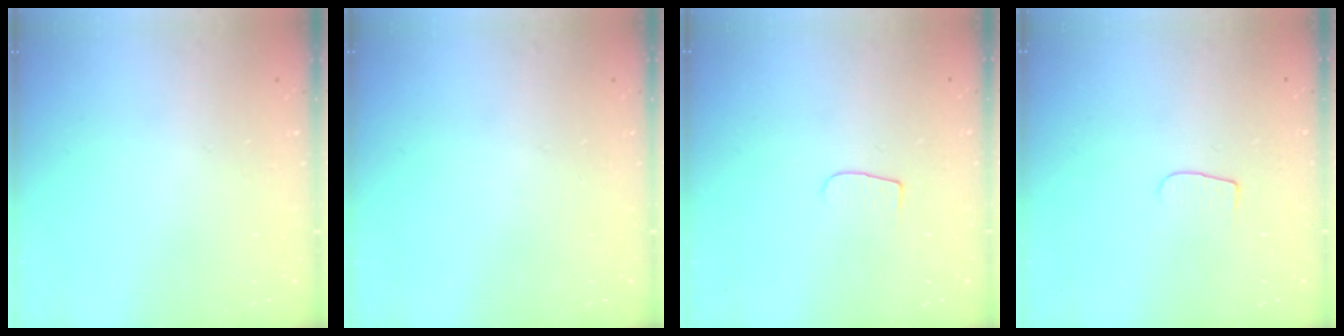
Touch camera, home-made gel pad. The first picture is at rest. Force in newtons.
{"total": 0.0}
{"total": 3.8, "press": 3.8, "slide": 0.5}
{"total": 3.8, "press": 3.8, "slide": 0.5}